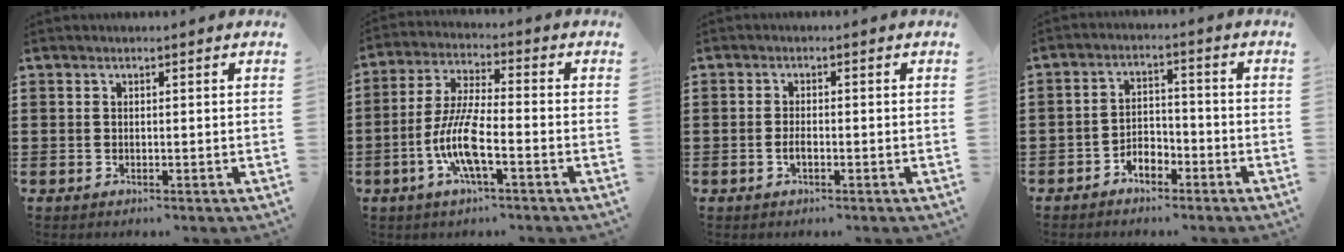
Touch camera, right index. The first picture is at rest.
{"total": 8.9, "force": [-3.2, 1.8, 8.1], "torque": [-0.187, -0.019, -0.067]}
{"total": 1.5, "force": [-0.6, 0.5, 1.3], "torque": [-0.026, -0.002, -0.010]}
{"total": 3.3, "force": [-2.6, 1.6, 1.3], "torque": [-0.026, 0.007, -0.052]}